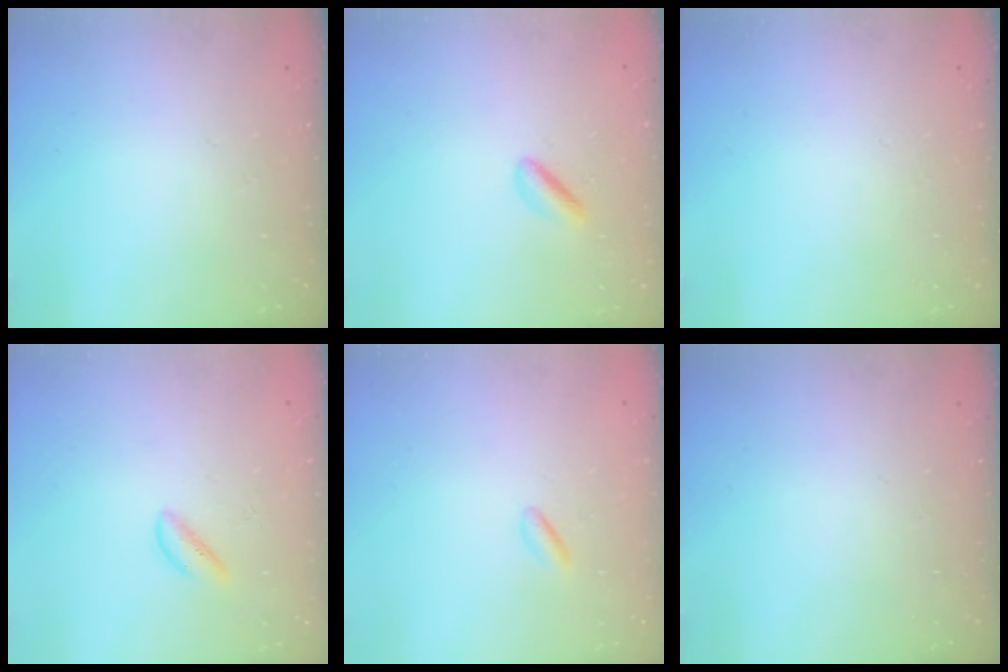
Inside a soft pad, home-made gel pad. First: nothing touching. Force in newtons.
{"total": 2.1, "press": 2.0, "slide": 0.7}
{"total": 0.0}
{"total": 1.7, "press": 1.6, "slide": 0.6}
{"total": 0.8, "press": 0.6, "slide": 0.5}
{"total": 0.0}